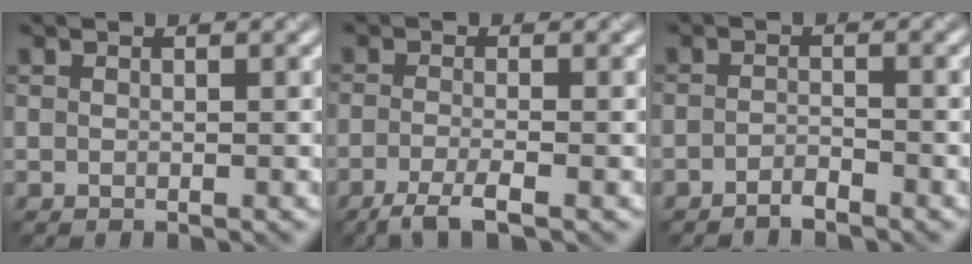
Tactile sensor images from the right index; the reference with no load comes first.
{"total": 3.2, "force": [-2.0, 0.6, 2.4], "torque": [-0.045, -0.006, -0.048]}
{"total": 1.3, "force": [-1.2, 0.2, 0.6], "torque": [-0.010, 0.003, -0.025]}